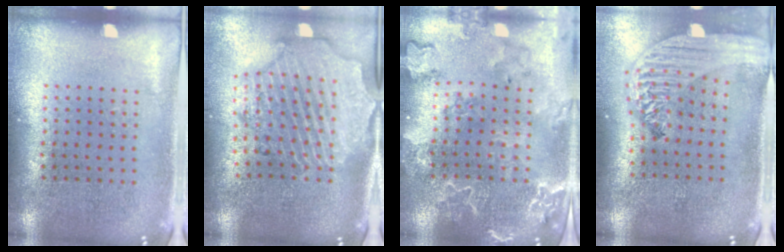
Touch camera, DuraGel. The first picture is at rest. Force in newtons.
{"total": 3.0, "press": 2.6, "slide": 1.5}
{"total": 2.7, "press": 2.5, "slide": 1.0}
{"total": 2.6, "press": 2.1, "slide": 1.6}